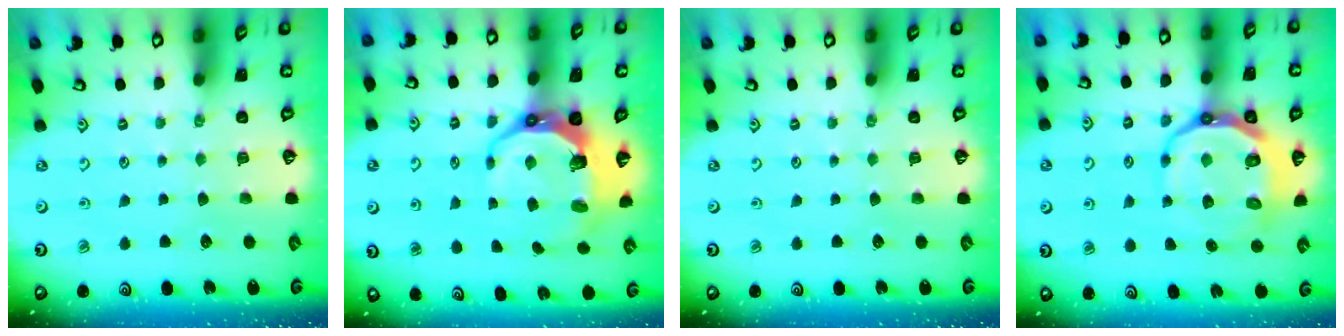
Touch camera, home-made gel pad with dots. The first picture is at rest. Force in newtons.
{"total": 12.1, "press": 10.8, "slide": 5.4}
{"total": 0.0}
{"total": 14.6, "press": 14.2, "slide": 3.3}